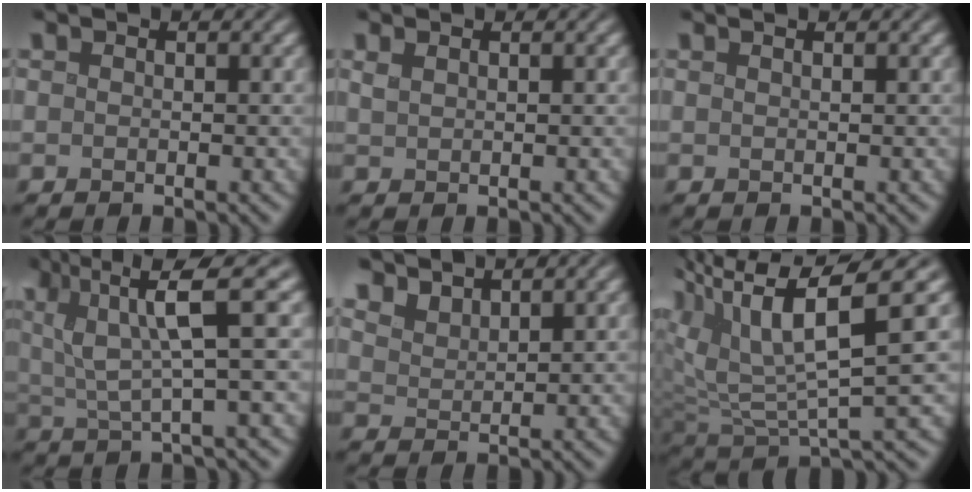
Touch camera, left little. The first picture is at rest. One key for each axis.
{"total": 0.9, "fx": 0.7, "fy": 0.3, "fz": 0.5, "tx": -0.016, "ty": 0.002, "tz": 0.017}
{"total": 0.9, "fx": 0.6, "fy": 0.3, "fz": 0.6, "tx": -0.003, "ty": 0.001, "tz": 0.001}
{"total": 7.5, "fx": 3.2, "fy": 1.3, "fz": 6.6, "tx": -0.123, "ty": 0.013, "tz": 0.057}
{"total": 3.5, "fx": 3.2, "fy": 1.0, "fz": 0.9, "tx": -0.026, "ty": -0.005, "tz": 0.068}
{"total": 9.4, "fx": 4.8, "fy": 2.0, "fz": 7.9, "tx": -0.153, "ty": 0.010, "tz": 0.090}